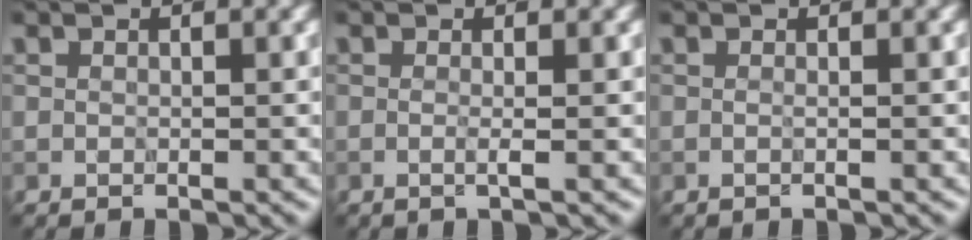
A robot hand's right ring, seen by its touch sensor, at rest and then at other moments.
{"total": 1.3, "force": [0.2, 0.5, 1.2], "torque": [-0.007, -0.004, -0.016]}
{"total": 0.7, "force": [0.2, 0.3, 0.6], "torque": [-0.002, -0.010, -0.009]}